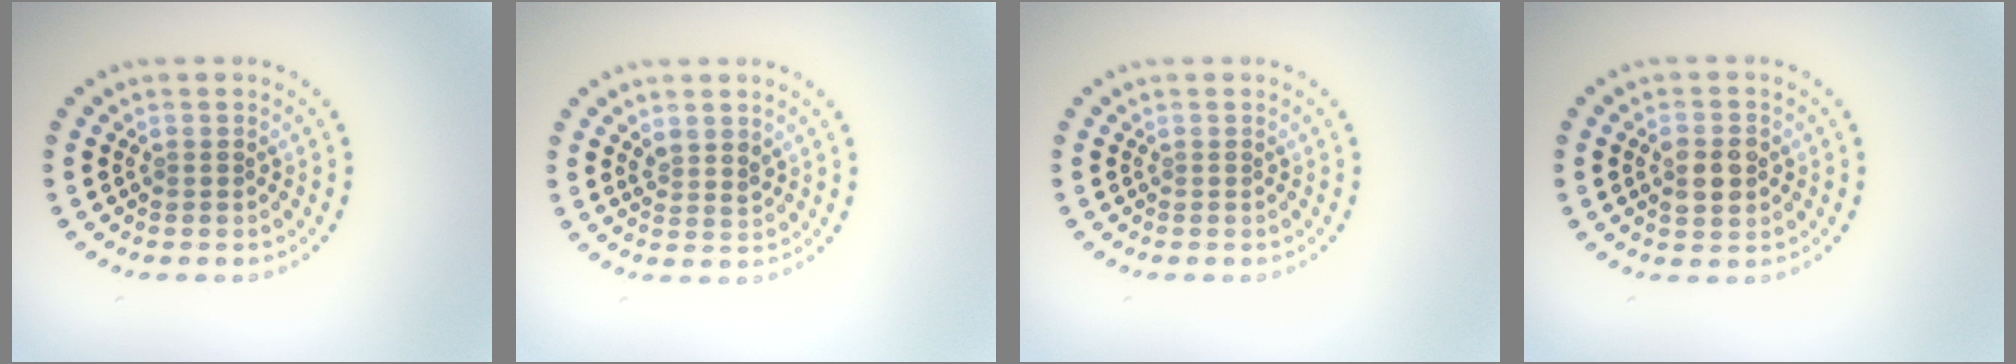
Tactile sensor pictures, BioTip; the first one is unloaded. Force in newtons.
{"total": 1.6, "press": 1.3, "slide": 0.8}
{"total": 0.0}
{"total": 2.9, "press": 2.9, "slide": 0.1}